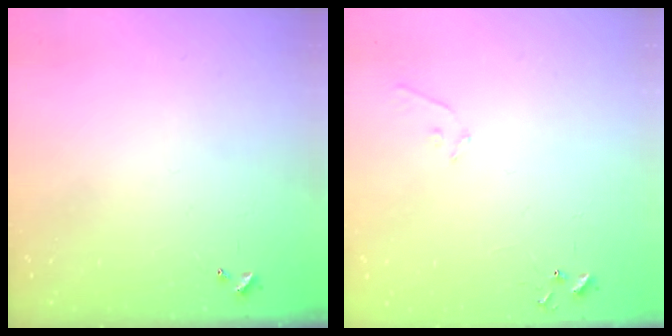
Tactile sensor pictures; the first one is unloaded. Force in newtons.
{"total": 5.3, "press": 5.3, "slide": 0.4}